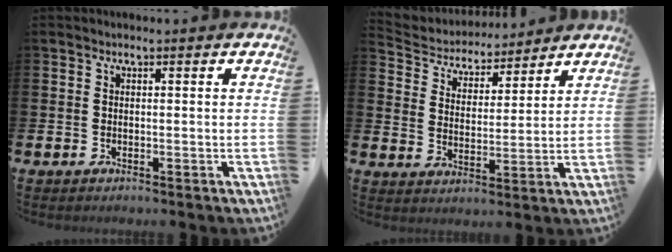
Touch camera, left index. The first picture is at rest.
{"total": 4.7, "force": [4.5, 1.5, -0.1], "torque": [-0.026, -0.038, 0.073]}